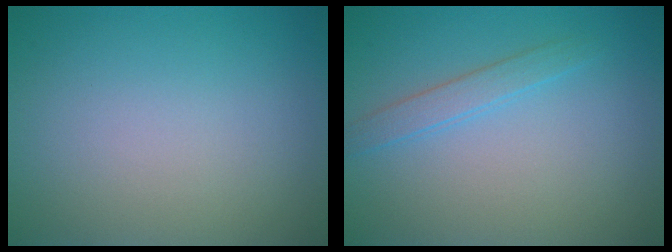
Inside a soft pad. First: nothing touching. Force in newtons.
{"total": 1.7, "press": 1.7, "slide": 0.1}